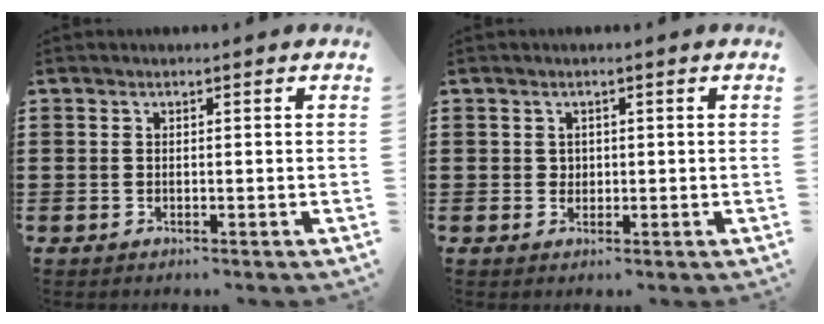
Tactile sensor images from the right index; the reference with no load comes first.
{"total": 1.1, "force": [0.4, 1.1, 0.2], "torque": [-0.007, 0.005, 0.007]}